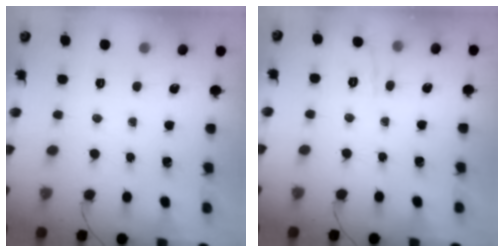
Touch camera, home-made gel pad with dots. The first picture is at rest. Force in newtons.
{"total": 1.7, "press": 0.1, "slide": 1.7}